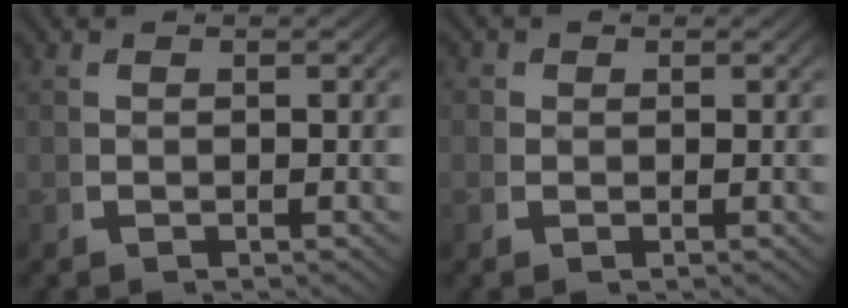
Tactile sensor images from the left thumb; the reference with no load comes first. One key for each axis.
{"total": 1.3, "fx": 0.2, "fy": 1.3, "fz": 0.2, "tx": -0.009, "ty": -0.009, "tz": 0.001}